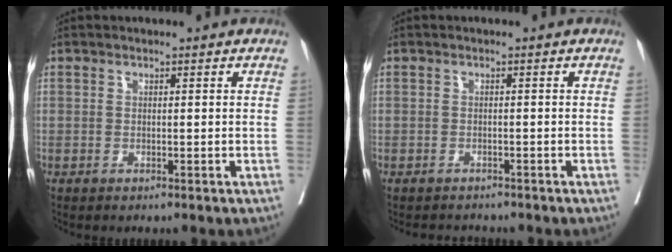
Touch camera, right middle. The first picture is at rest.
{"total": 2.8, "force": [-2.6, 0.9, 0.3], "torque": [-0.004, -0.005, -0.037]}